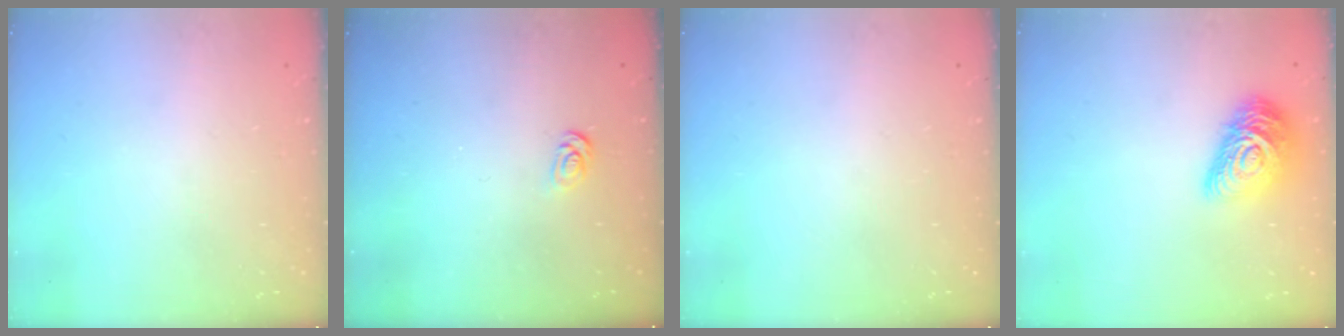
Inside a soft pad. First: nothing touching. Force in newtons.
{"total": 2.6, "press": 2.6, "slide": 0.4}
{"total": 0.0}
{"total": 14.6, "press": 14.6, "slide": 0.8}